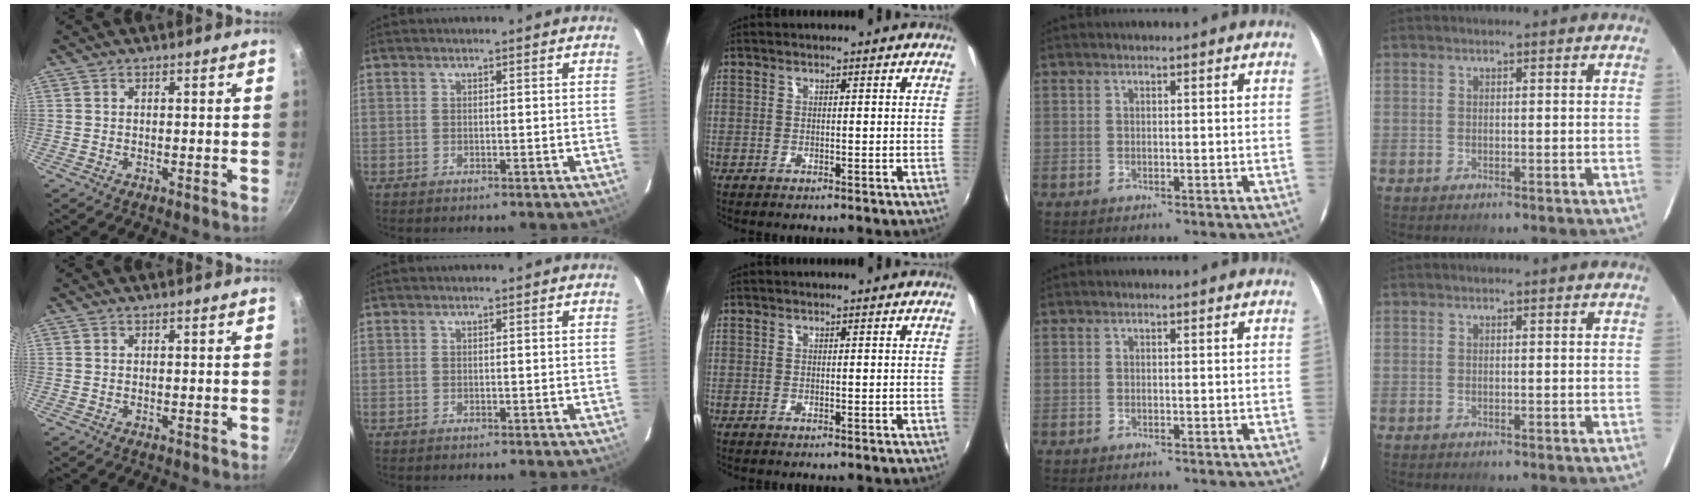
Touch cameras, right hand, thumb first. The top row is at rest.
{}